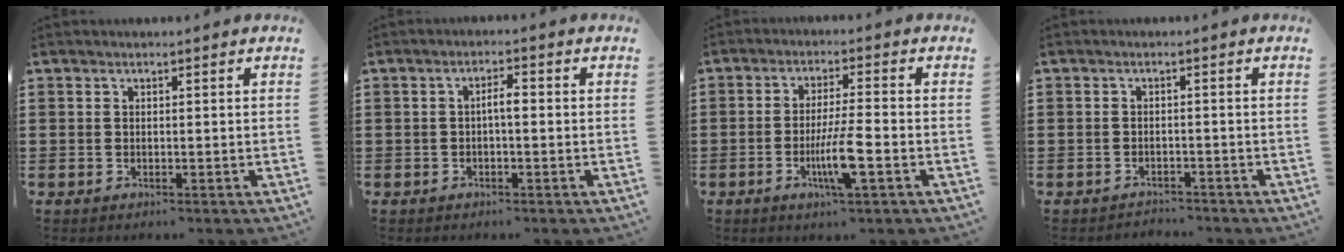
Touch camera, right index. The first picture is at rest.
{"total": 2.2, "force": [-0.3, 0.6, 2.1], "torque": [-0.039, 0.004, -0.008]}
{"total": 6.9, "force": [-2.4, 0.6, 6.4], "torque": [-0.126, -0.015, -0.046]}
{"total": 1.8, "force": [-1.7, 0.3, -0.4], "torque": [0.001, 0.003, -0.041]}